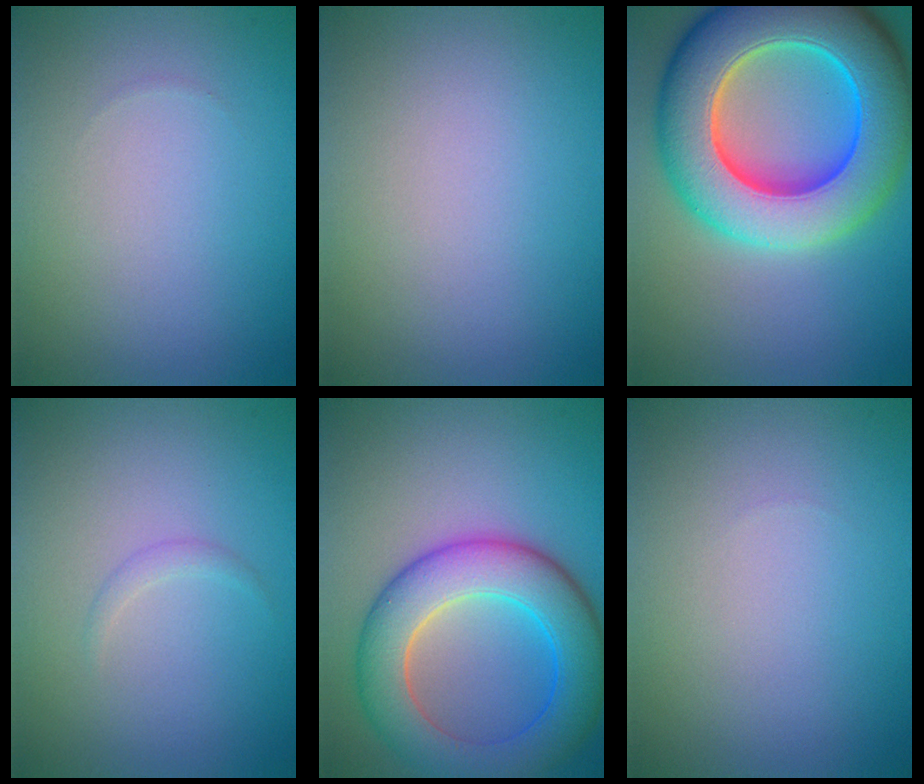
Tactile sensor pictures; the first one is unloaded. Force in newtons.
{"total": 0.0}
{"total": 14.0, "press": 13.9, "slide": 0.5}
{"total": 0.7, "press": 0.7, "slide": 0.0}
{"total": 8.7, "press": 8.7, "slide": 0.1}
{"total": 0.0}